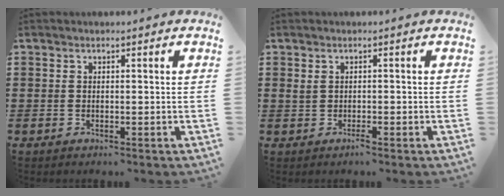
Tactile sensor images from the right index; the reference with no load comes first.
{"total": 1.3, "force": [-0.2, 0.5, 1.2], "torque": [-0.024, 0.000, -0.005]}